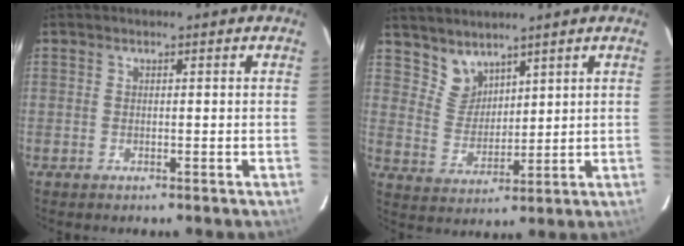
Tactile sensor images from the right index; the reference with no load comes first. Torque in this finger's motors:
{"motor_torque": [0.02, 0.40, 0.00, 0.00]}